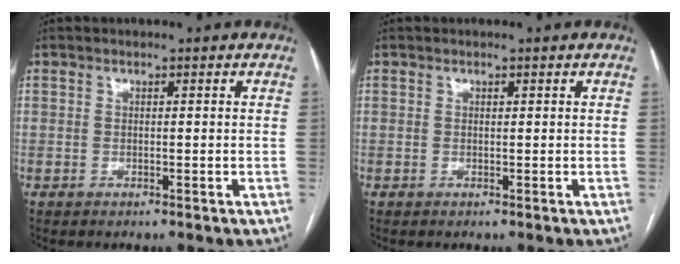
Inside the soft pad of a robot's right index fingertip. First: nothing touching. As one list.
[{"total": 0.0}]